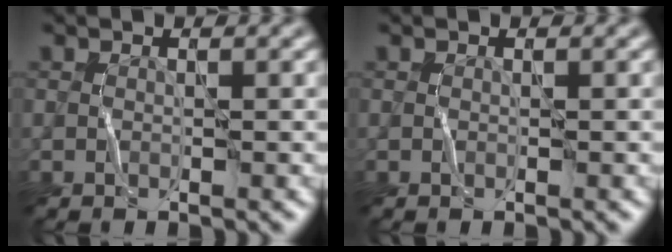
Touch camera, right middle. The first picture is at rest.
{"total": 0.0}